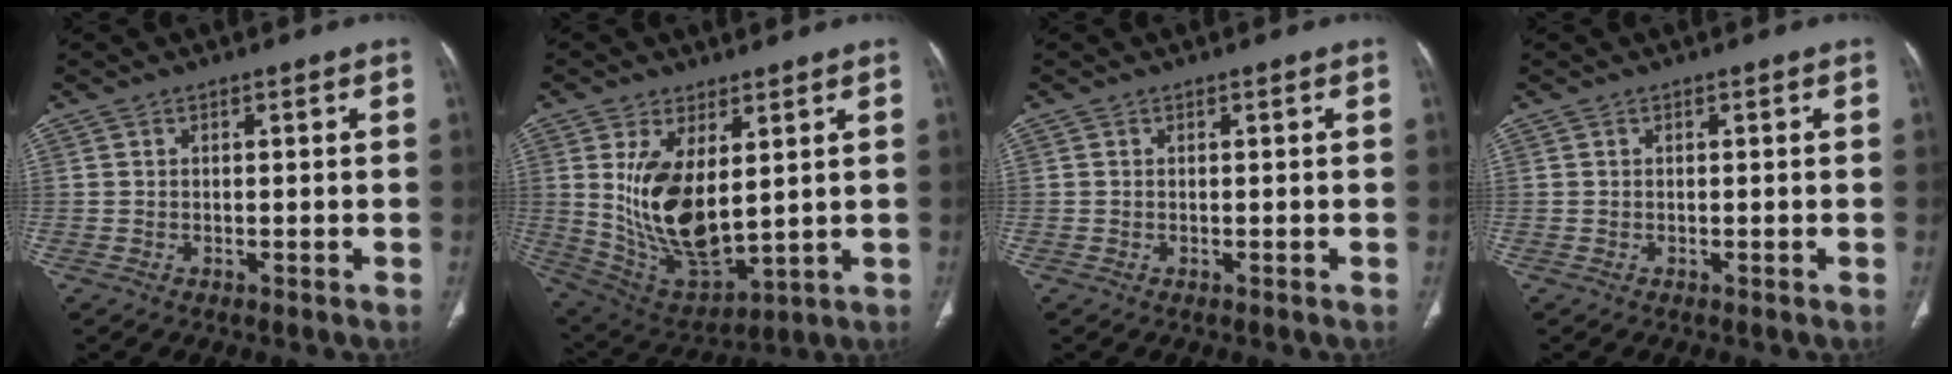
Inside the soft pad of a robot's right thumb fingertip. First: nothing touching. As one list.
[{"total": 15.4, "force": [3.0, 7.5, 13.1], "torque": [-0.239, -0.026, 0.083]}, {"total": 0.0}, {"total": 0.0}]